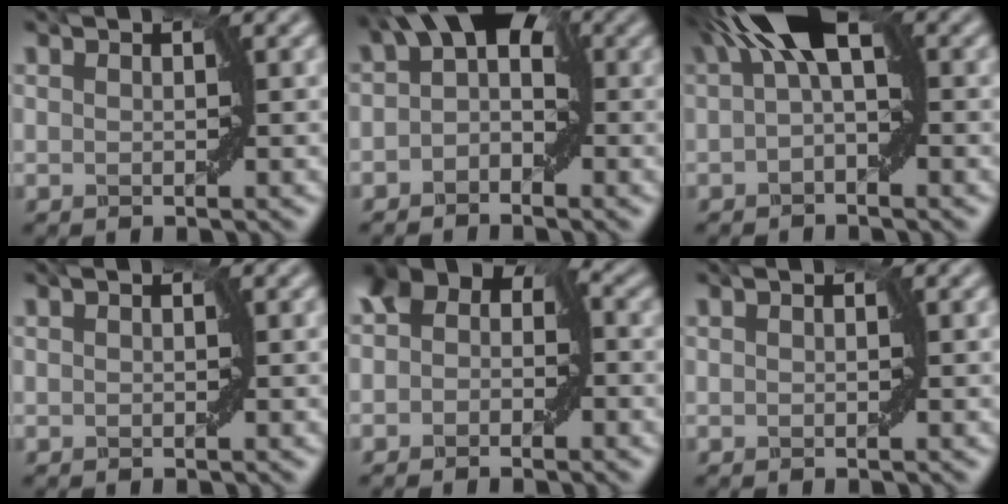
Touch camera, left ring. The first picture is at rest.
{"total": 5.6, "force": [0.5, 3.4, 4.4], "torque": [-0.044, 0.028, -0.013]}
{"total": 7.3, "force": [1.8, 2.9, 6.4], "torque": [-0.093, 0.029, 0.008]}
{"total": 0.0}
{"total": 4.1, "force": [0.0, 3.0, 2.8], "torque": [-0.030, 0.012, -0.011]}
{"total": 0.0}